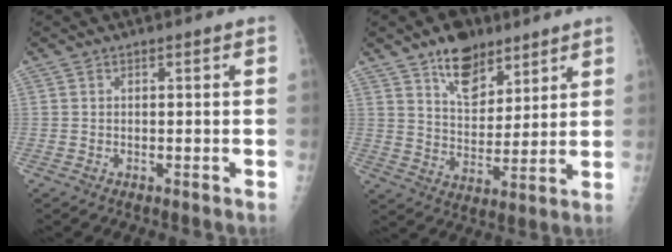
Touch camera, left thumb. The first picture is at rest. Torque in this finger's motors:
{"motor_torque": [1.71, 0.55, 0.90, -0.39, 0.08]}